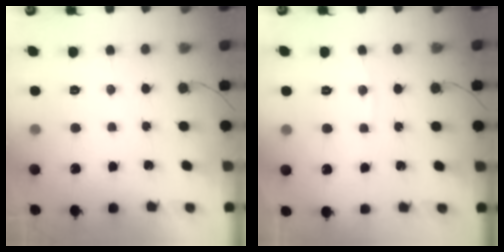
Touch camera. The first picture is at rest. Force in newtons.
{"total": 4.9, "press": 4.9, "slide": 0.6}